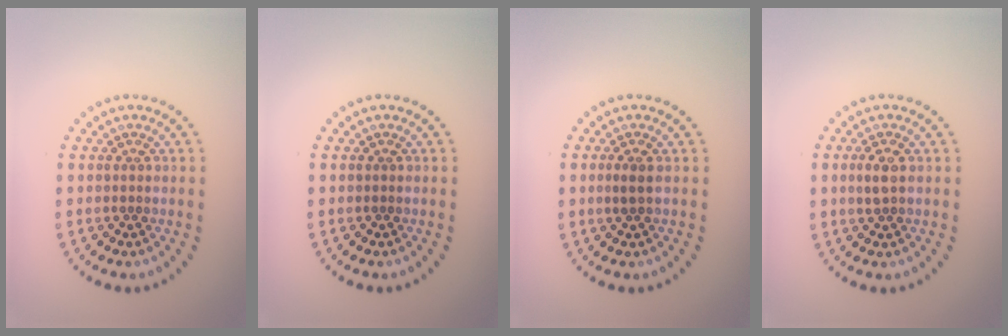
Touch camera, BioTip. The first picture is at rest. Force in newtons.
{"total": 0.0}
{"total": 1.2, "press": 1.0, "slide": 0.6}
{"total": 1.5, "press": 1.5, "slide": 0.3}